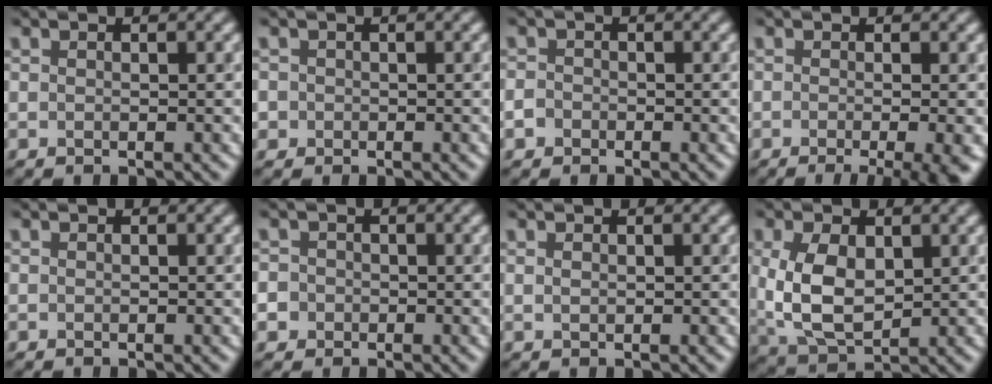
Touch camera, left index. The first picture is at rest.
{"total": 1.1, "force": [-0.1, 1.1, 0.1], "torque": [0.012, -0.003, -0.006]}
{"total": 1.6, "force": [-0.7, 1.4, 0.5], "torque": [0.004, 0.004, -0.015]}
{"total": 6.3, "force": [-2.5, 2.1, 5.4], "torque": [-0.050, -0.009, -0.032]}
{"total": 0.0}
{"total": 4.1, "force": [-1.2, 3.8, 0.9], "torque": [-0.001, 0.008, -0.052]}
{"total": 0.5, "force": [0.2, 0.3, 0.3], "torque": [-0.008, 0.001, 0.005]}
{"total": 6.2, "force": [0.7, 3.9, 4.8], "torque": [-0.107, -0.001, 0.020]}